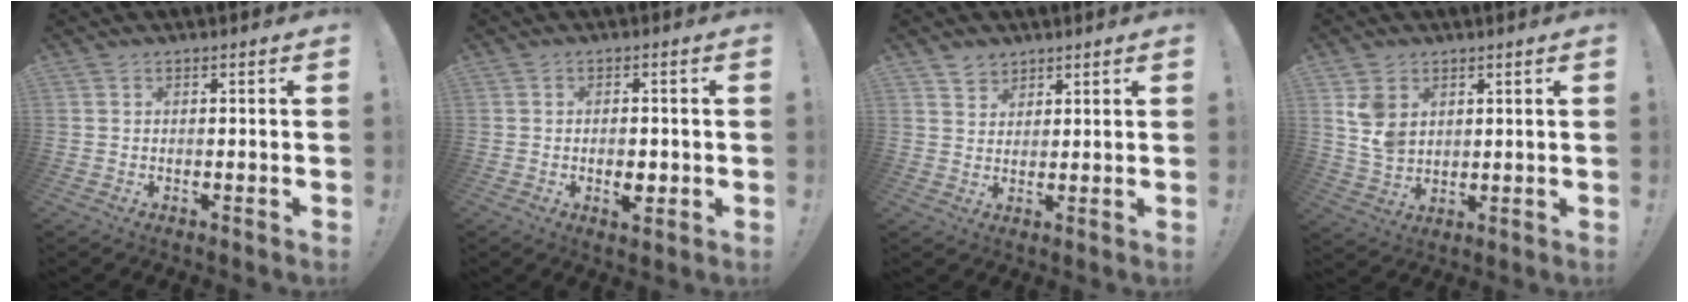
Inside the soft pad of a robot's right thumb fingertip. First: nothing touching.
{"total": 4.0, "force": [-1.0, 2.2, 3.1], "torque": [-0.040, 0.007, -0.015]}
{"total": 3.9, "force": [3.0, 2.4, 0.1], "torque": [0.003, -0.020, 0.056]}
{"total": 7.6, "force": [3.5, 5.7, 3.6], "torque": [-0.048, -0.014, 0.070]}